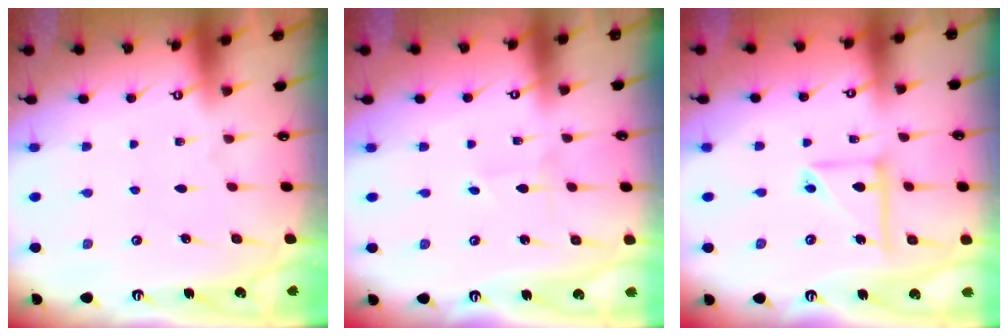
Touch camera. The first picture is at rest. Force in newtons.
{"total": 0.7, "press": 0.7, "slide": 0.0}
{"total": 9.4, "press": 9.4, "slide": 0.7}